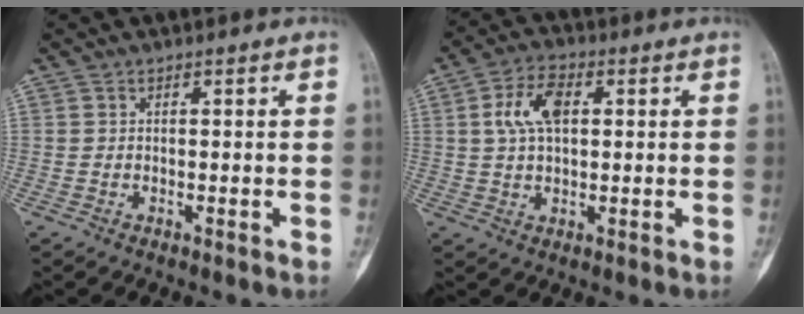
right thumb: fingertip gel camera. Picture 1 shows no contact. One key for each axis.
{"total": 8.0, "fx": 1.8, "fy": 4.6, "fz": 6.3, "tx": -0.118, "ty": 0.009, "tz": 0.031}